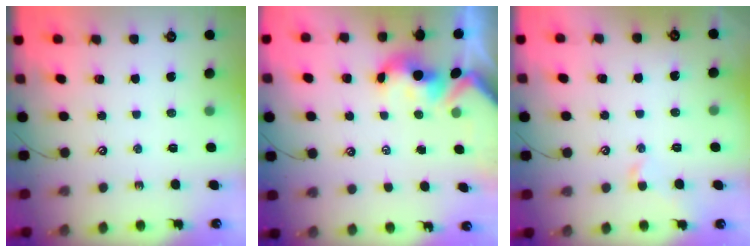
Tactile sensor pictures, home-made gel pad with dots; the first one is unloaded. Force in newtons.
{"total": 2.2, "press": 2.1, "slide": 0.7}
{"total": 0.9, "press": 0.7, "slide": 0.6}